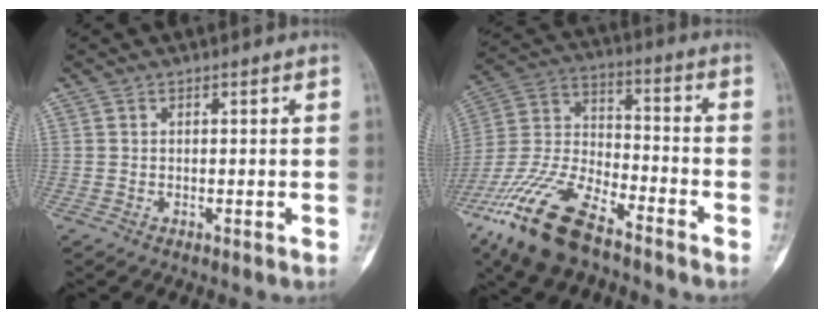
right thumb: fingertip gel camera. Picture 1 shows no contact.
{"total": 19.2, "force": [-12.7, 7.2, 12.4], "torque": [-0.268, 0.041, -0.244]}